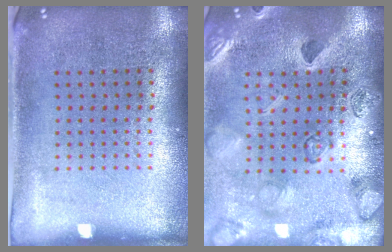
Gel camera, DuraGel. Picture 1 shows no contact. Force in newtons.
{"total": 2.1, "press": 2.1, "slide": 0.3}